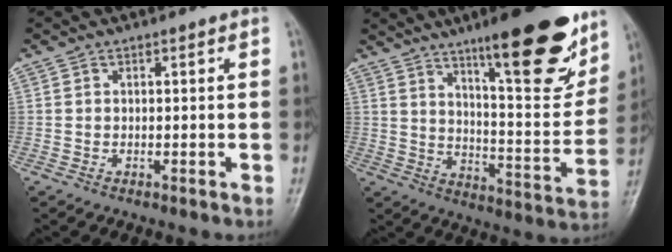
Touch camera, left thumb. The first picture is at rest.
{"total": 22.4, "force": [13.9, 5.7, 16.6], "torque": [-0.195, -0.069, 0.211]}